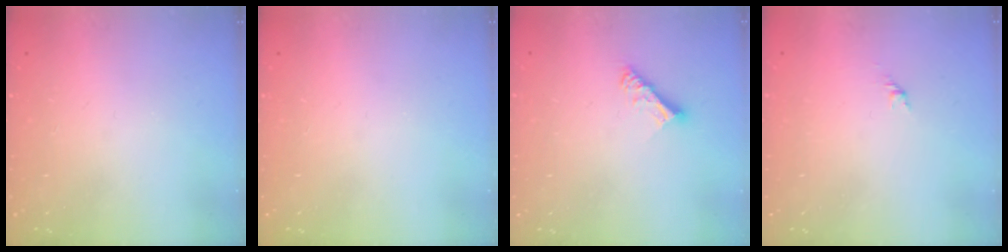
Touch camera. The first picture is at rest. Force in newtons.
{"total": 0.0}
{"total": 6.7, "press": 6.7, "slide": 0.6}
{"total": 1.7, "press": 1.6, "slide": 0.7}